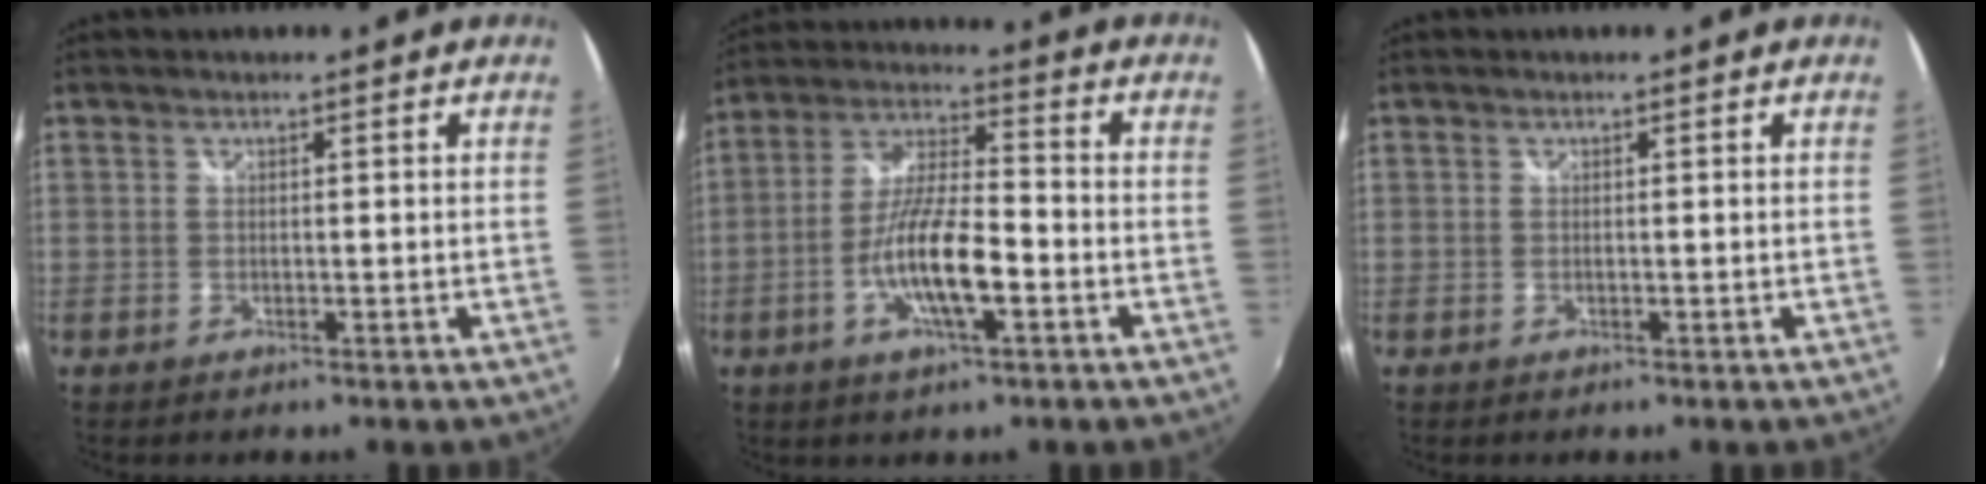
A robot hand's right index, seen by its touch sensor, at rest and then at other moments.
{"total": 11.8, "force": [-4.1, 2.8, 10.7], "torque": [-0.216, -0.003, -0.077]}
{"total": 0.0}